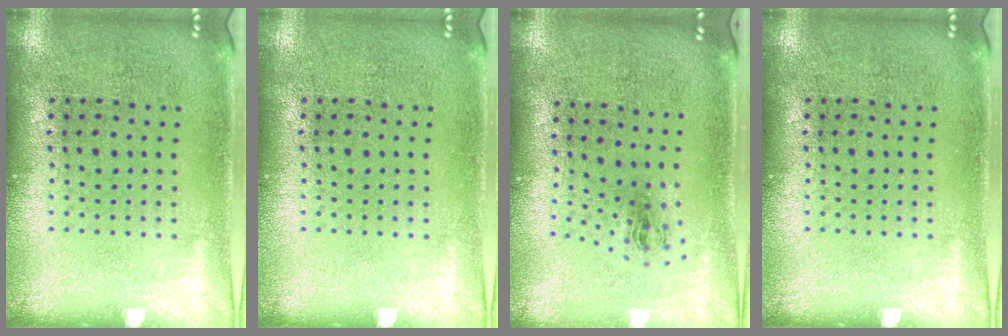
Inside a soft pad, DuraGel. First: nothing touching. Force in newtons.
{"total": 0.0}
{"total": 1.1, "press": 0.5, "slide": 1.0}
{"total": 0.0}